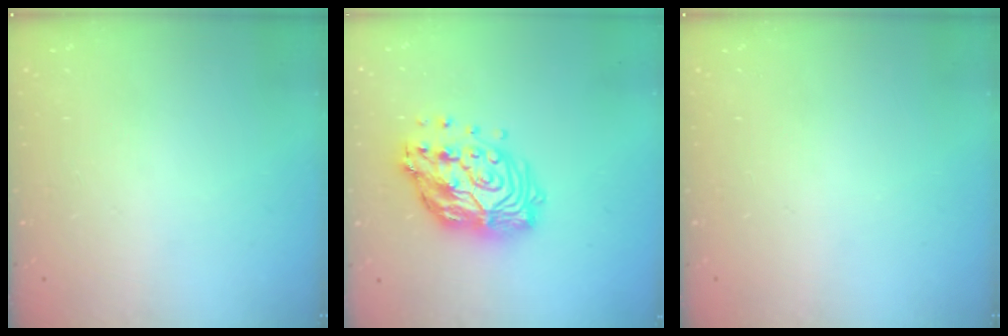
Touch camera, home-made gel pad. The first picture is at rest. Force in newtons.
{"total": 17.1, "press": 17.0, "slide": 1.6}
{"total": 0.0}